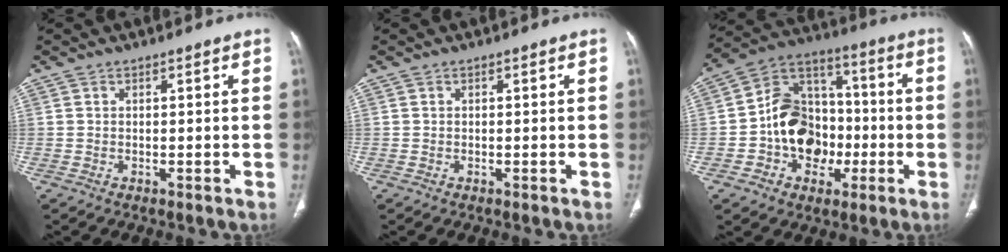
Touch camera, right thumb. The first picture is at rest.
{"total": 0.0}
{"total": 15.6, "force": [-3.0, 12.6, 8.7], "torque": [-0.094, 0.044, -0.053]}